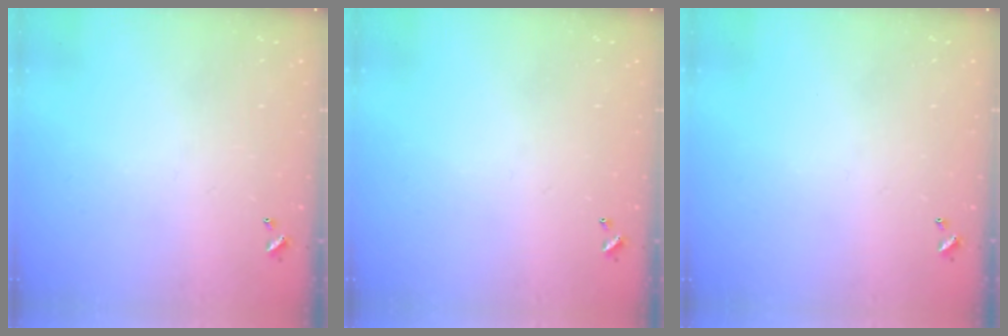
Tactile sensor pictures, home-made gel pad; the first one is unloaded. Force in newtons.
{"total": 0.0}
{"total": 0.0}